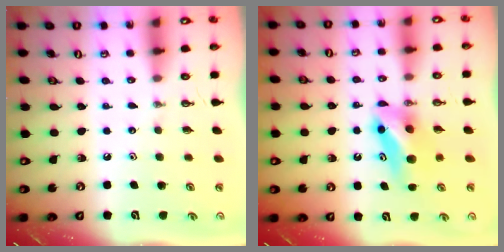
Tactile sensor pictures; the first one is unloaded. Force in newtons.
{"total": 7.0, "press": 6.5, "slide": 2.5}